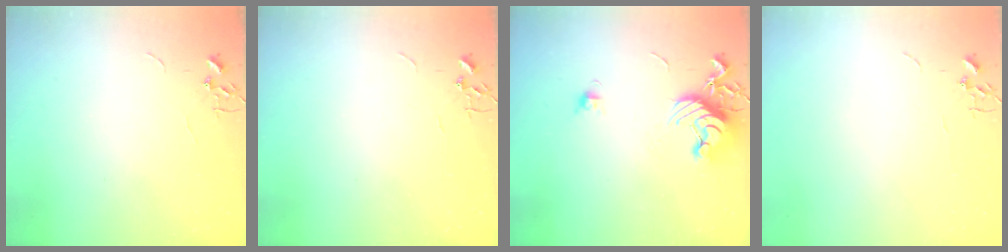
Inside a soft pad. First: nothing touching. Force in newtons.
{"total": 0.0}
{"total": 11.4, "press": 11.3, "slide": 1.2}
{"total": 0.0}